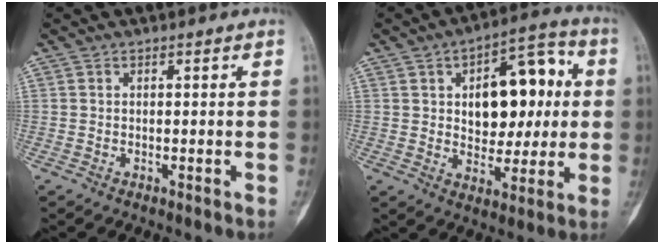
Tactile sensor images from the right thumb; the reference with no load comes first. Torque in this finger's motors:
{"motor_torque": [1.33, 1.58, 0.64, -0.49, 0.25]}